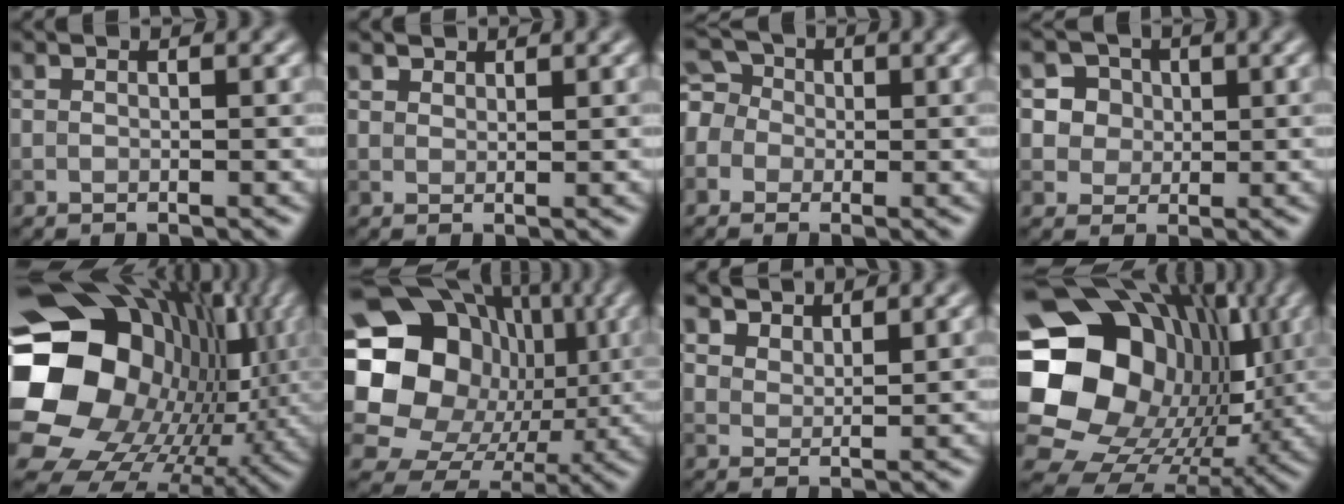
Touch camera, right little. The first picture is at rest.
{"total": 1.7, "force": [1.6, 0.7, 0.2], "torque": [-0.010, -0.004, 0.036]}
{"total": 4.3, "force": [-0.1, 4.0, 1.5], "torque": [-0.027, 0.028, -0.029]}
{"total": 5.3, "force": [2.3, 4.4, 1.9], "torque": [-0.028, 0.010, 0.032]}
{"total": 21.8, "force": [0.5, 18.3, 11.8], "torque": [-0.228, -0.034, -0.009]}
{"total": 18.5, "force": [2.5, 15.9, 9.0], "torque": [-0.188, 0.022, 0.039]}
{"total": 4.1, "force": [3.8, 1.4, 0.9], "torque": [-0.032, -0.014, 0.083]}
{"total": 19.9, "force": [2.6, 17.0, 9.9], "torque": [-0.196, -0.006, 0.049]}